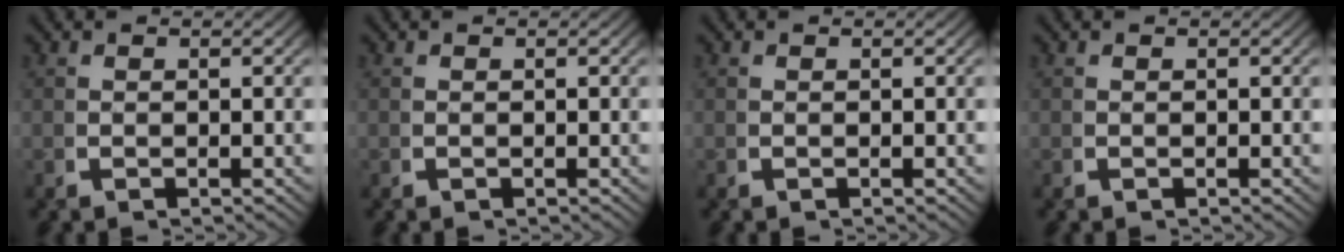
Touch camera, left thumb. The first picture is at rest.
{"total": 0.0}
{"total": 0.0}
{"total": 0.0}